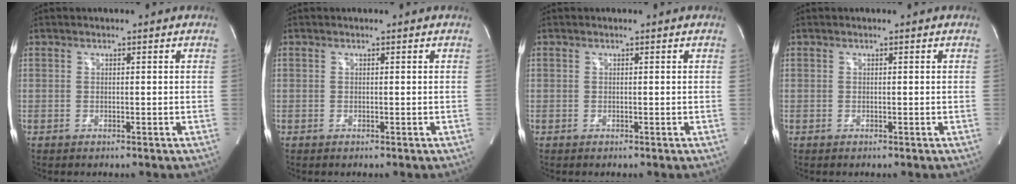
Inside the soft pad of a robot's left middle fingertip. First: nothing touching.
{"total": 0.0}
{"total": 0.0}
{"total": 0.0}